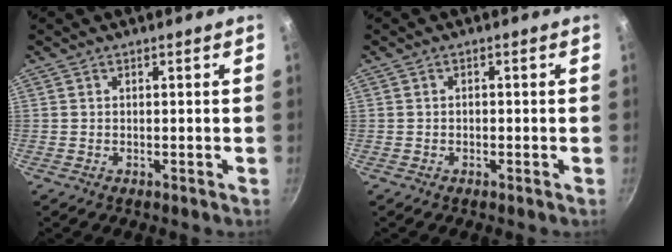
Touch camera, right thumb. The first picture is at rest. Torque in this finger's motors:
{"motor_torque": [0.01, -0.08, -0.37, 0.12, 0.00]}